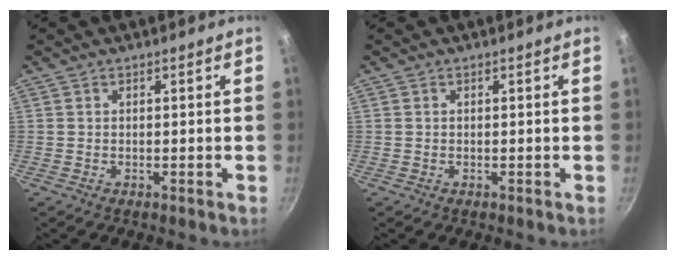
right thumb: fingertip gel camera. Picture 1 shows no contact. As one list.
[{"total": 0.0}]